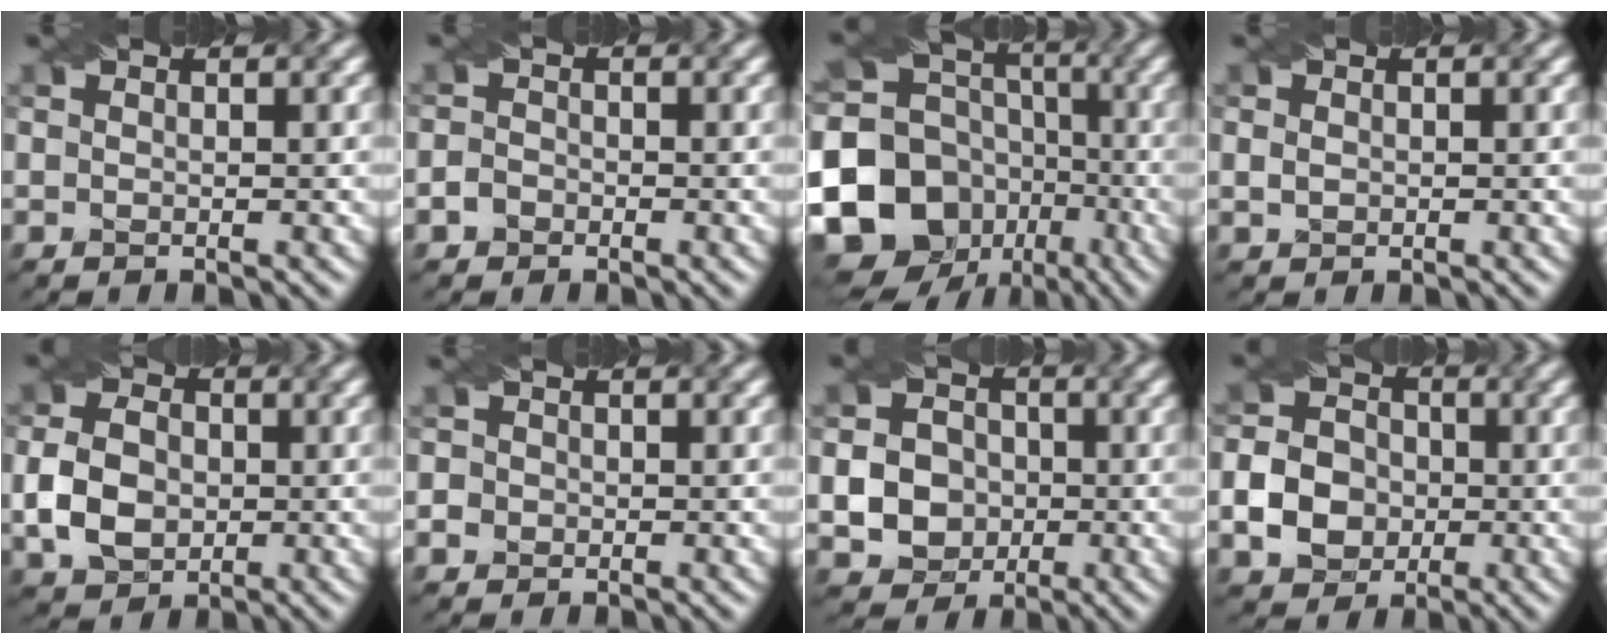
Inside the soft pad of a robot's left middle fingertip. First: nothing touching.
{"total": 1.2, "force": [-1.0, 0.7, 0.1], "torque": [0.003, 0.000, -0.022]}
{"total": 18.9, "force": [-6.7, 16.1, 7.3], "torque": [-0.172, -0.028, -0.129]}
{"total": 0.8, "force": [-0.1, 0.7, 0.4], "torque": [-0.007, -0.003, 0.001]}
{"total": 5.2, "force": [-0.8, 4.0, 3.1], "torque": [-0.069, 0.000, -0.023]}
{"total": 1.9, "force": [-0.6, 1.8, 0.2], "torque": [0.006, 0.010, -0.024]}
{"total": 6.4, "force": [-1.1, 5.8, 2.6], "torque": [-0.047, 0.001, -0.033]}
{"total": 4.9, "force": [-1.4, 4.2, 2.2], "torque": [-0.043, 0.003, -0.032]}